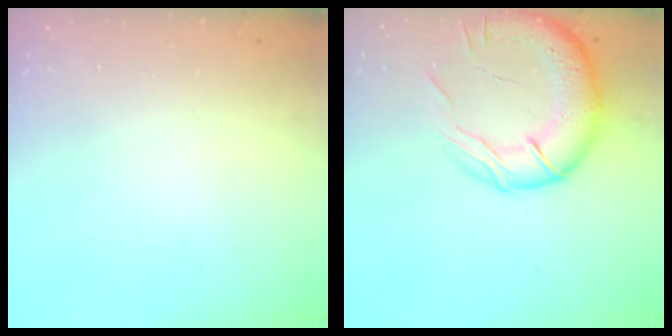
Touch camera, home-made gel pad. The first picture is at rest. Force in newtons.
{"total": 19.3, "press": 19.1, "slide": 2.8}